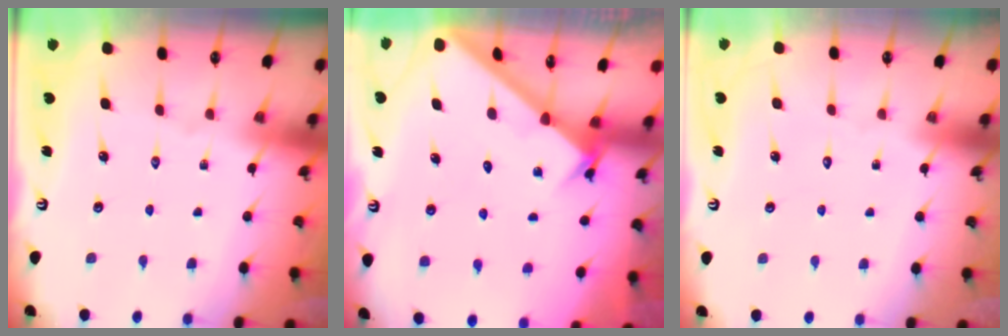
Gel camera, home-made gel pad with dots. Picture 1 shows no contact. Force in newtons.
{"total": 2.1, "press": 2.1, "slide": 0.2}
{"total": 1.7, "press": 1.7, "slide": 0.1}